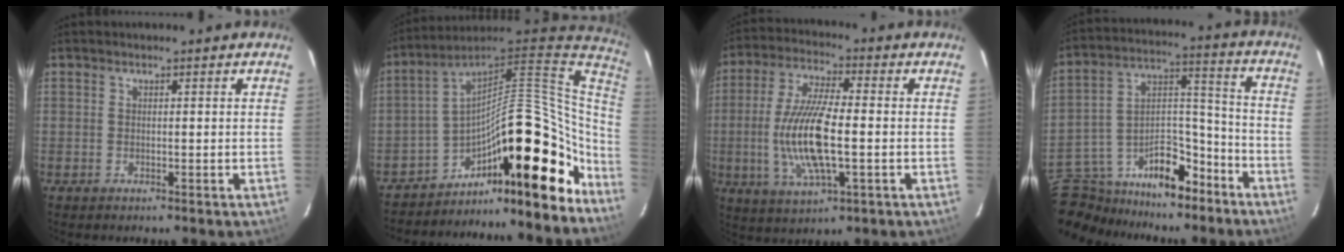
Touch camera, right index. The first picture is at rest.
{"total": 25.3, "force": [-16.1, 10.8, 16.2], "torque": [-0.237, 0.027, -0.250]}
{"total": 14.1, "force": [-1.9, 4.1, 13.4], "torque": [-0.277, -0.005, -0.035]}
{"total": 19.3, "force": [-12.7, 11.4, 9.0], "torque": [-0.201, 0.059, -0.191]}